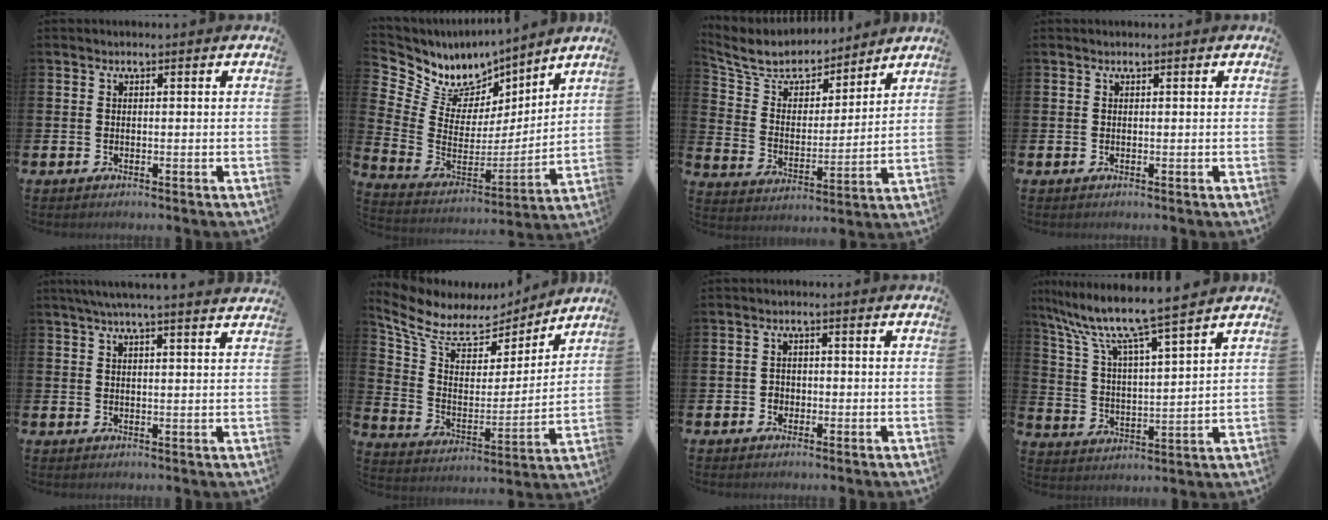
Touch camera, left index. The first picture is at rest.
{"total": 8.5, "force": [7.2, 4.5, 1.0], "torque": [-0.066, -0.055, 0.130]}
{"total": 8.0, "force": [7.4, 2.8, 1.0], "torque": [-0.064, -0.053, 0.132]}
{"total": 0.0}
{"total": 4.2, "force": [3.8, -0.6, 1.6], "torque": [-0.036, -0.012, 0.069]}
{"total": 8.5, "force": [7.2, 3.9, 2.3], "torque": [-0.091, -0.050, 0.123]}
{"total": 1.5, "force": [-0.4, 1.4, 0.2], "torque": [-0.001, 0.003, -0.013]}
{"total": 9.2, "force": [8.2, 0.4, 4.0], "torque": [-0.112, -0.054, 0.136]}